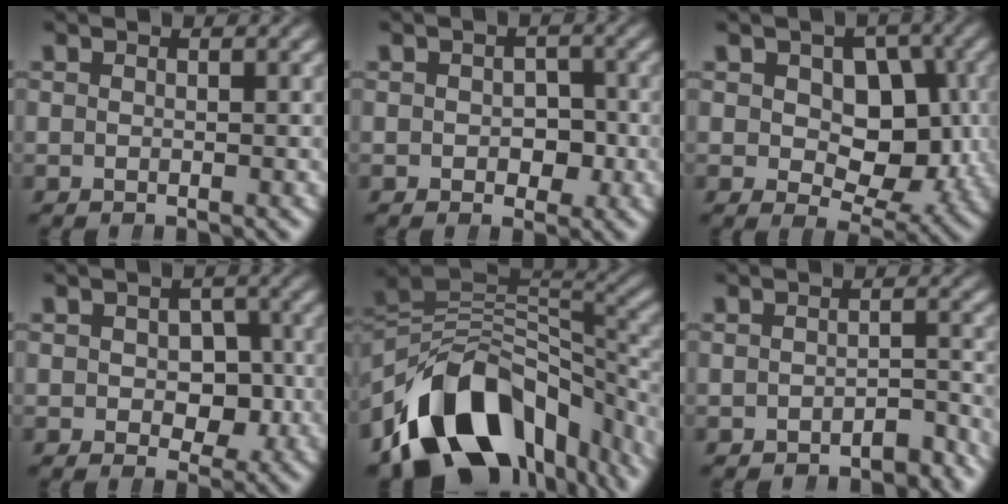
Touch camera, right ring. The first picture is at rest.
{"total": 2.3, "force": [-0.6, 1.8, 1.2], "torque": [-0.004, -0.004, -0.006]}
{"total": 9.3, "force": [0.8, 7.0, 6.0], "torque": [-0.080, -0.026, 0.025]}
{"total": 4.0, "force": [-0.4, 3.2, 2.3], "torque": [-0.021, -0.009, -0.003]}
{"total": 18.0, "force": [-5.9, 11.2, 12.8], "torque": [-0.212, -0.036, -0.079]}
{"total": 2.7, "force": [-2.7, 0.4, 0.1], "torque": [0.018, -0.003, -0.044]}